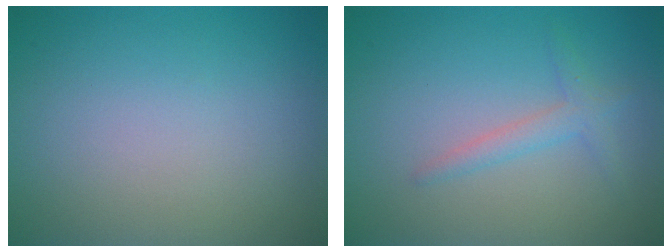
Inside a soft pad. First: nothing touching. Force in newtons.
{"total": 1.7, "press": 1.7, "slide": 0.1}